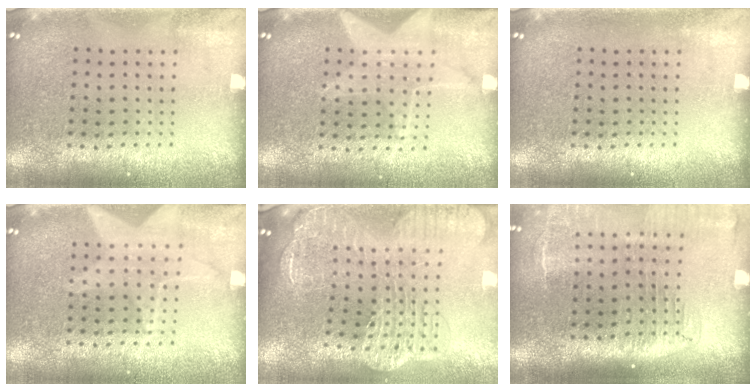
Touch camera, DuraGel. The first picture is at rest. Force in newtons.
{"total": 1.5, "press": 1.5, "slide": 0.3}
{"total": 0.0}
{"total": 0.6, "press": 0.5, "slide": 0.2}
{"total": 3.3, "press": 2.6, "slide": 1.9}
{"total": 2.2, "press": 1.8, "slide": 1.3}